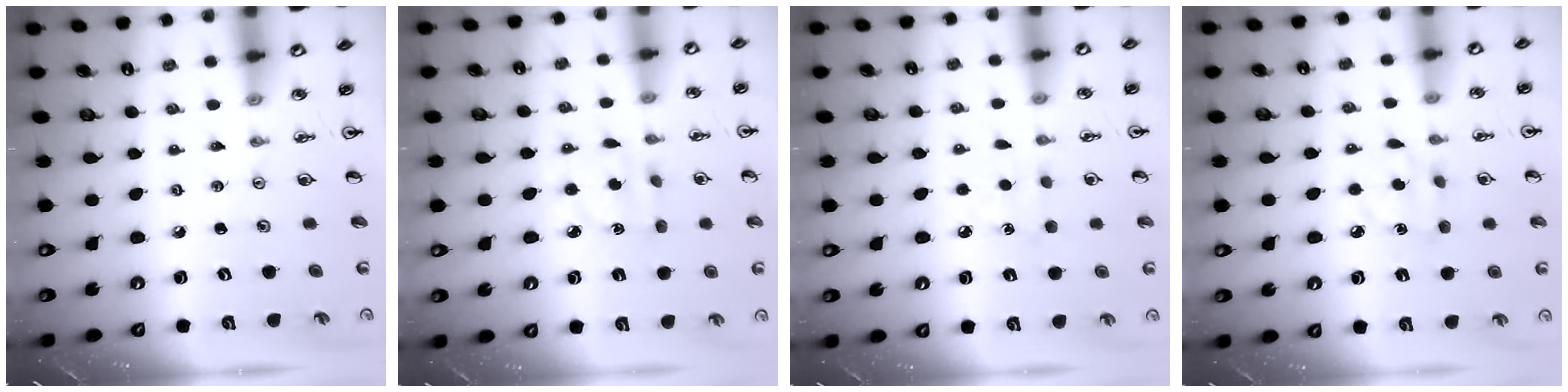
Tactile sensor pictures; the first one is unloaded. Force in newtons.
{"total": 3.1, "press": 3.1, "slide": 0.3}
{"total": 5.5, "press": 5.5, "slide": 0.7}
{"total": 7.3, "press": 7.3, "slide": 0.7}